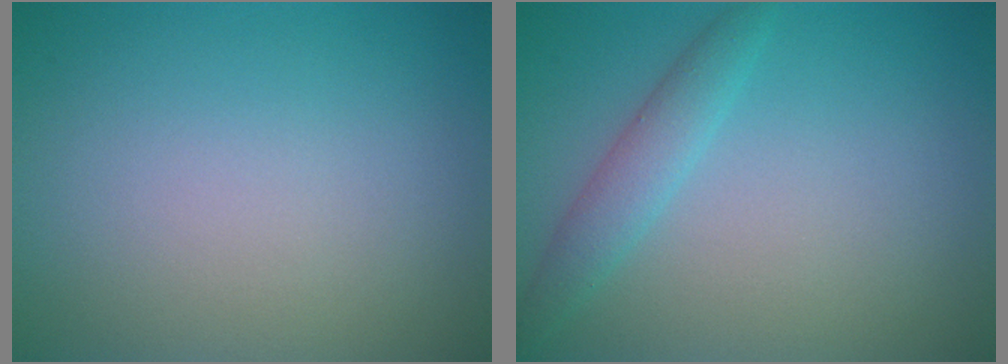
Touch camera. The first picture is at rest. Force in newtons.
{"total": 2.3, "press": 2.3, "slide": 0.1}